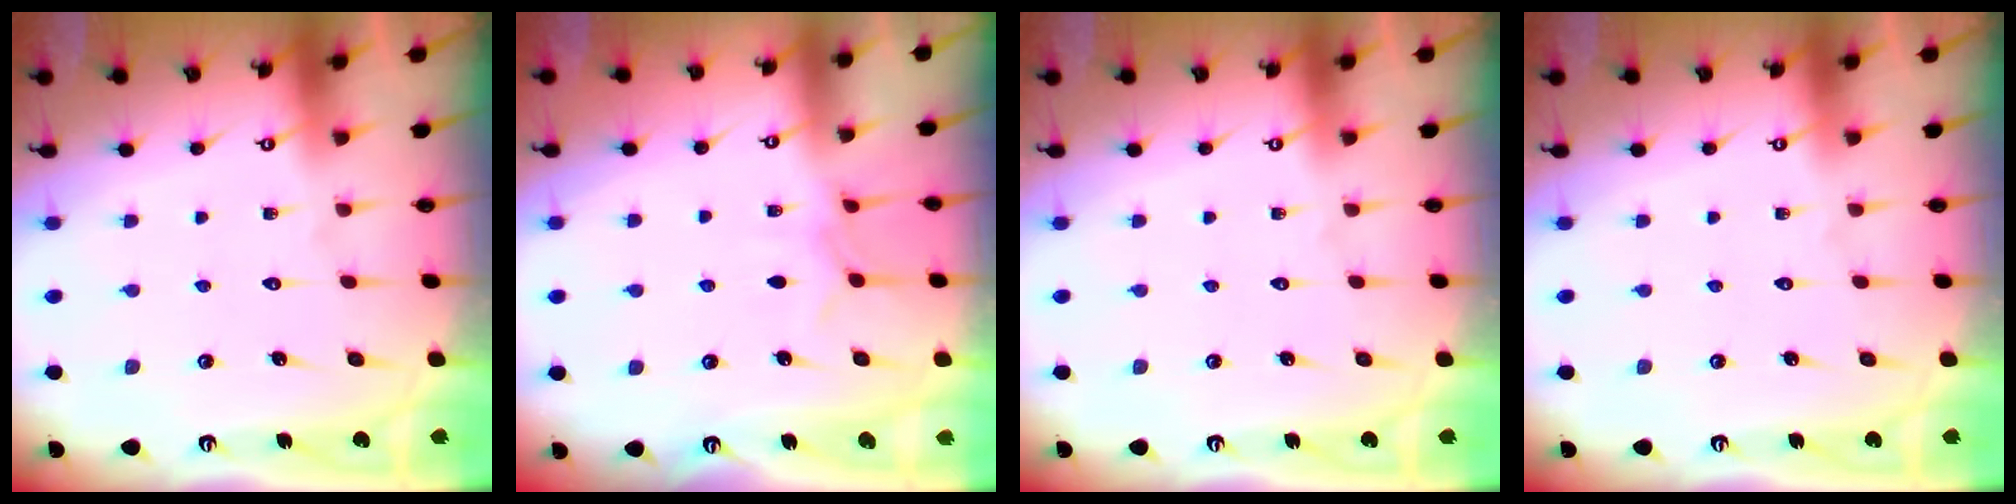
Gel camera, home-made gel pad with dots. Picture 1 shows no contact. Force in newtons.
{"total": 5.2, "press": 5.2, "slide": 0.6}
{"total": 0.0}
{"total": 0.0}